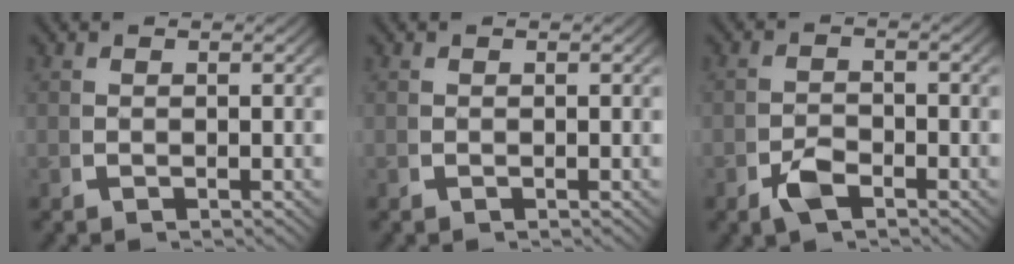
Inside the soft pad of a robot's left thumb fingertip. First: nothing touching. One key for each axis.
{"total": 0.0}
{"total": 2.4, "fx": -1.5, "fy": 1.2, "fz": 1.4, "tx": -0.029, "ty": -0.006, "tz": -0.028}